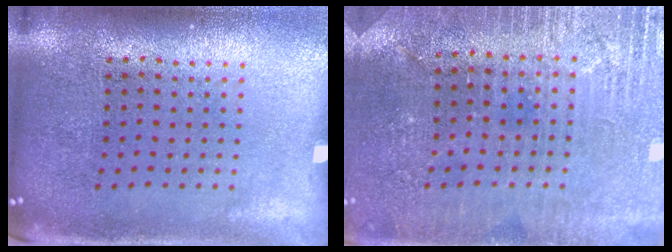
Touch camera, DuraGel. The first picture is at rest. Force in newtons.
{"total": 2.8, "press": 2.8, "slide": 0.5}